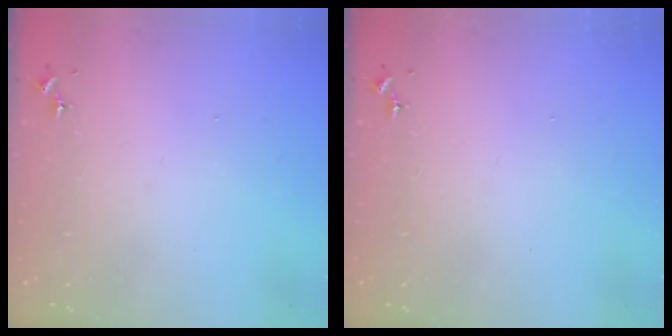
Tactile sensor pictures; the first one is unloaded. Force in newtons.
{"total": 0.0}